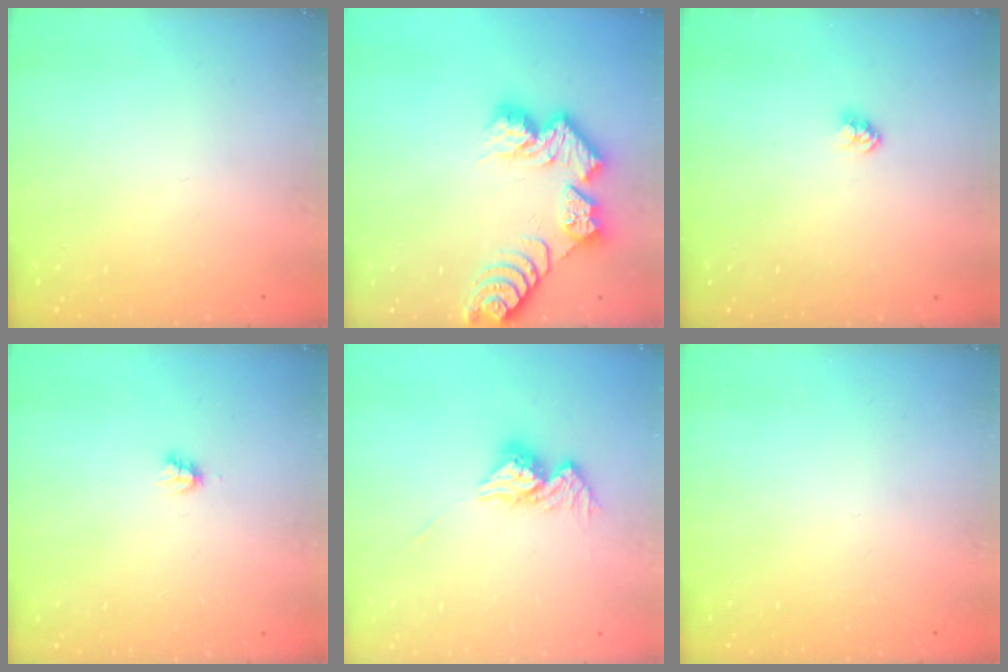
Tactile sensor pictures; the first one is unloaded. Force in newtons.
{"total": 12.7, "press": 12.6, "slide": 1.0}
{"total": 2.4, "press": 2.4, "slide": 0.1}
{"total": 2.7, "press": 2.7, "slide": 0.2}
{"total": 10.7, "press": 10.6, "slide": 0.9}
{"total": 0.0}